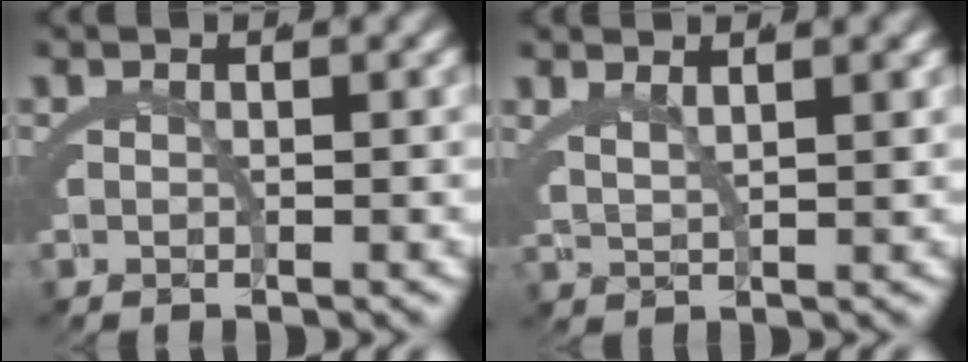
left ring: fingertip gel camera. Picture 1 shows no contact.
{"total": 2.2, "force": [1.8, -0.3, 1.1], "torque": [-0.020, -0.005, 0.043]}